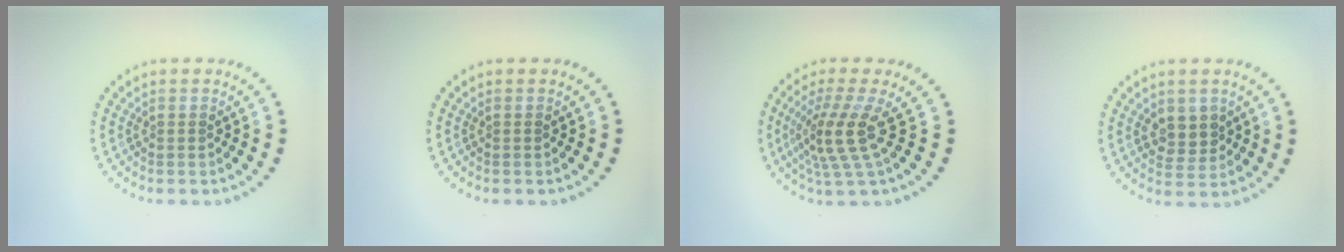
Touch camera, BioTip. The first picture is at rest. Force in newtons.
{"total": 0.0}
{"total": 4.3, "press": 3.1, "slide": 3.0}
{"total": 2.7, "press": 2.6, "slide": 0.7}